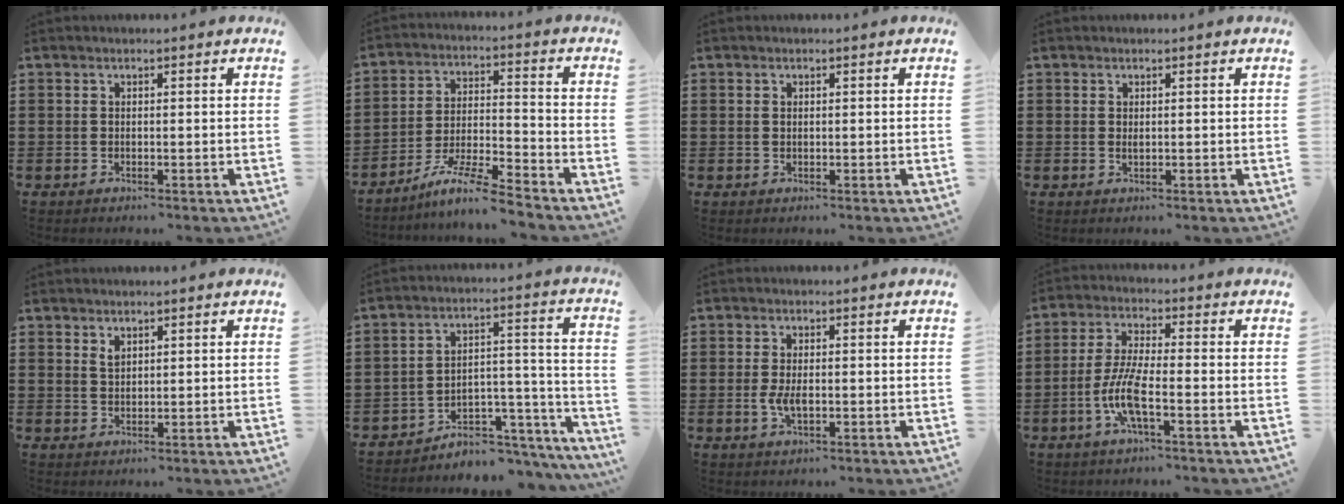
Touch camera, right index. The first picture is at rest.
{"total": 7.9, "force": [-6.9, -0.1, 3.7], "torque": [-0.077, -0.001, -0.136]}
{"total": 0.5, "force": [0.2, 0.4, 0.4], "torque": [-0.009, 0.001, 0.003]}
{"total": 0.6, "force": [0.2, 0.3, 0.5], "torque": [-0.011, 0.001, 0.003]}
{"total": 1.6, "force": [1.2, 0.8, 0.7], "torque": [-0.016, 0.003, 0.022]}
{"total": 4.8, "force": [-3.8, 2.6, 1.2], "torque": [-0.026, 0.003, -0.075]}
{"total": 3.5, "force": [-0.5, 1.6, 3.0], "torque": [-0.070, -0.002, -0.014]}
{"total": 7.4, "force": [-2.9, 1.5, 6.6], "torque": [-0.151, -0.013, -0.061]}